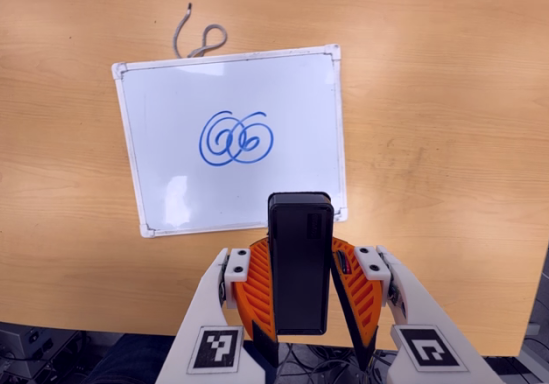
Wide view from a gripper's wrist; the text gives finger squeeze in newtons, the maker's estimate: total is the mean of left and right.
{"total": 4.9, "left": 4.3, "right": 5.5}